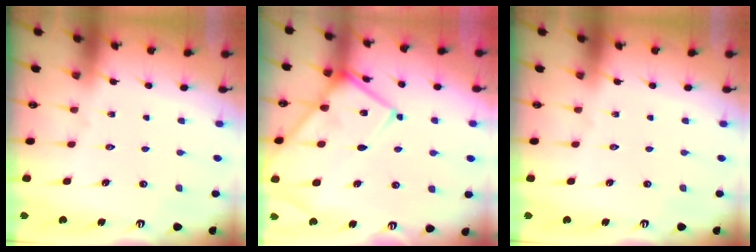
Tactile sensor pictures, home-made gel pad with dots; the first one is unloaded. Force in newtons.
{"total": 15.9, "press": 15.9, "slide": 1.4}
{"total": 0.0}